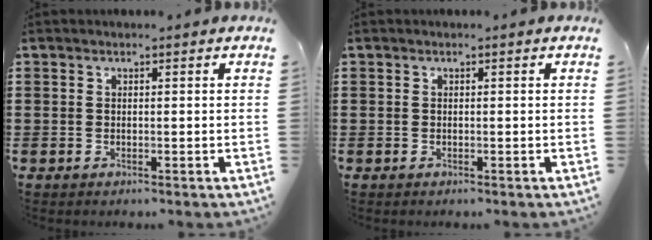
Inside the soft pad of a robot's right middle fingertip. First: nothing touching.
{"total": 0.0}